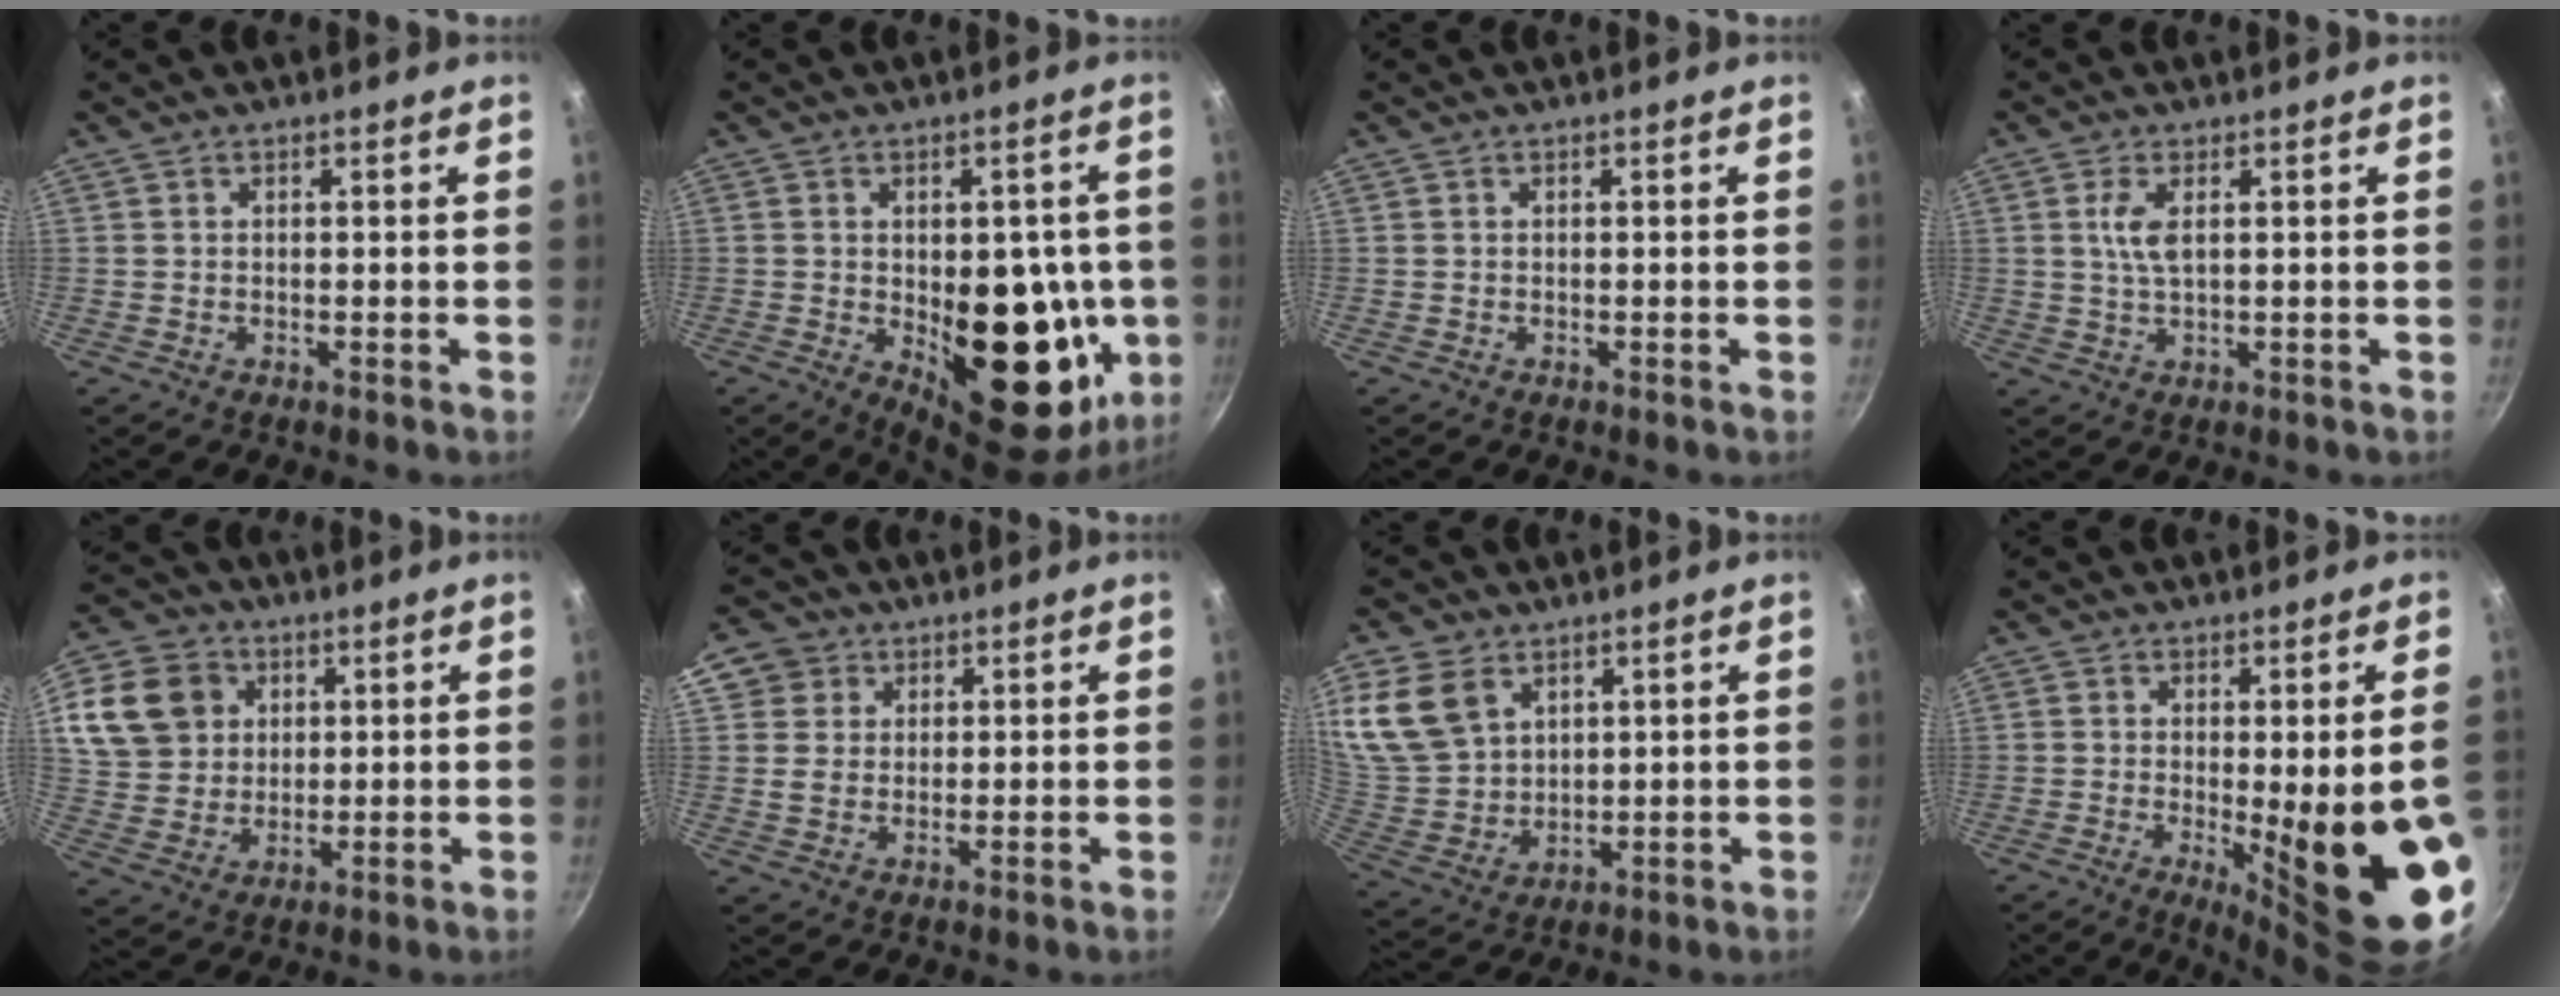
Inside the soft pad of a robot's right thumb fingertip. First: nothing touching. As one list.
[{"total": 21.8, "force": [-2.7, 11.4, 18.4], "torque": [-0.184, -0.015, -0.017]}, {"total": 0.0}, {"total": 4.0, "force": [1.1, 1.5, 3.5], "torque": [-0.074, -0.002, 0.022]}, {"total": 15.7, "force": [5.2, 13.0, 7.1], "torque": [-0.125, 0.002, 0.098]}, {"total": 6.1, "force": [2.4, 5.3, 1.5], "torque": [0.012, -0.001, 0.034]}, {"total": 14.5, "force": [6.6, 10.3, 7.7], "torque": [-0.149, -0.024, 0.146]}, {"total": 17.0, "force": [-2.9, 2.7, 16.5], "torque": [-0.203, -0.029, -0.022]}]